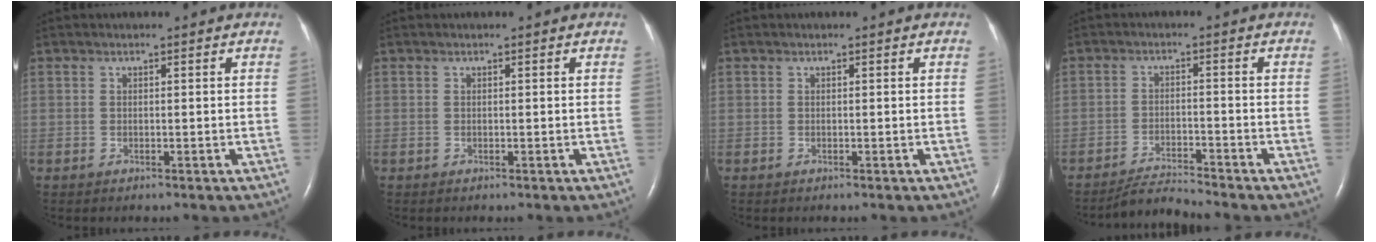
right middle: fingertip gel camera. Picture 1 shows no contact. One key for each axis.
{"total": 0.0}
{"total": 0.0}
{"total": 3.9, "fx": -3.7, "fy": -1.3, "fz": -0.1, "tx": -0.010, "ty": -0.019, "tz": -0.065}